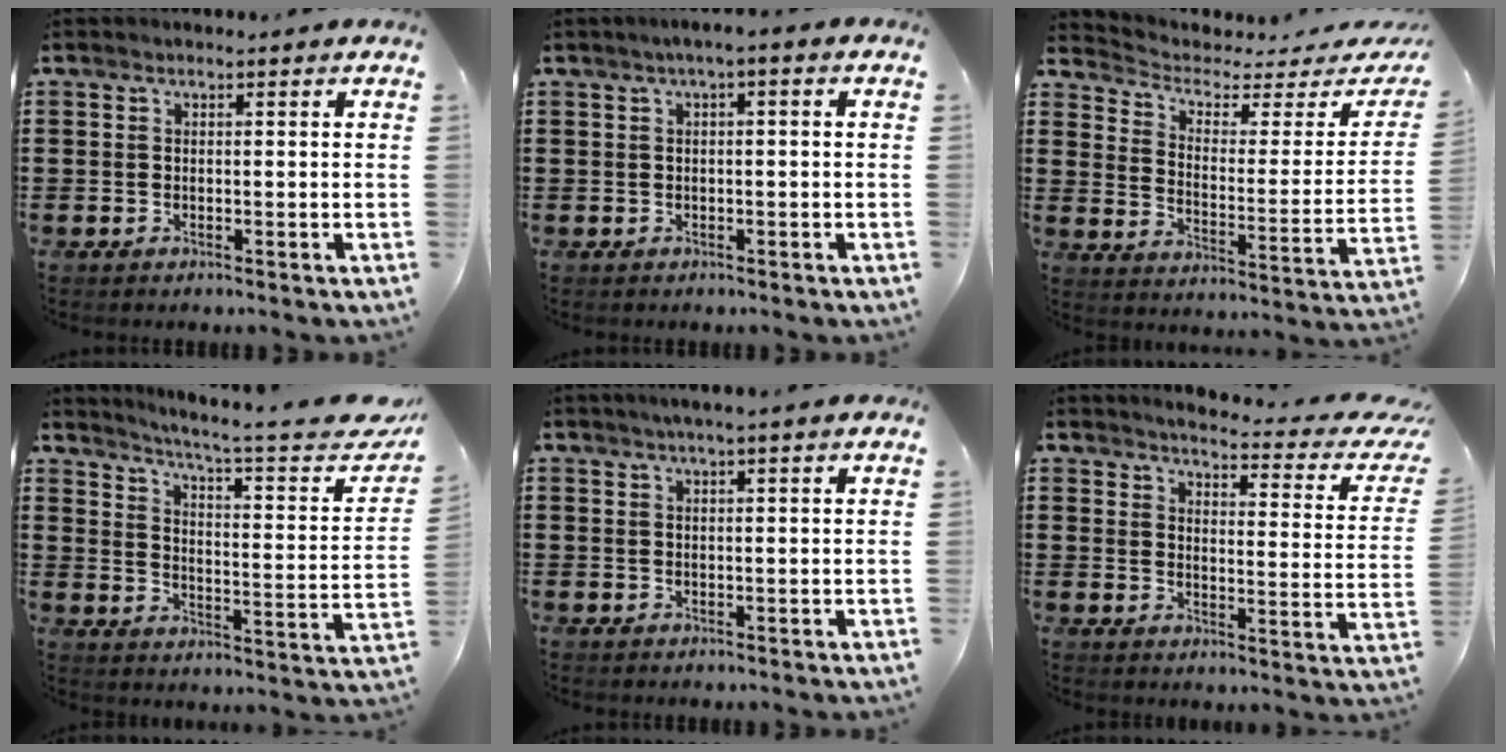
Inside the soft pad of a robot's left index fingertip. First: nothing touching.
{"total": 1.5, "force": [-0.6, 0.2, 1.3], "torque": [-0.020, 0.000, -0.012]}
{"total": 2.9, "force": [2.0, 1.4, 1.6], "torque": [-0.049, -0.017, 0.026]}
{"total": 5.5, "force": [4.2, -0.4, 3.5], "torque": [-0.072, -0.042, 0.059]}
{"total": 1.6, "force": [1.1, -0.3, 1.1], "torque": [-0.022, 0.001, 0.019]}
{"total": 3.6, "force": [3.1, -0.2, 1.7], "torque": [-0.046, -0.031, 0.043]}